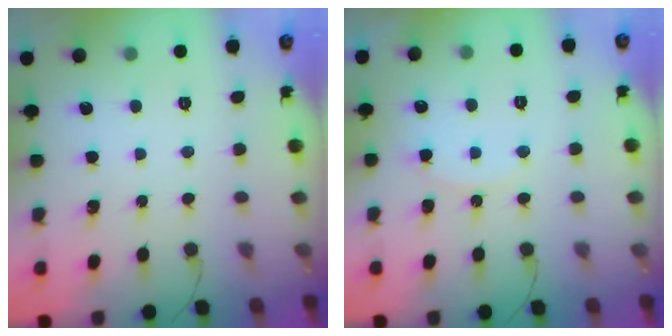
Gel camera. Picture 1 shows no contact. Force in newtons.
{"total": 5.6, "press": 5.6, "slide": 0.5}